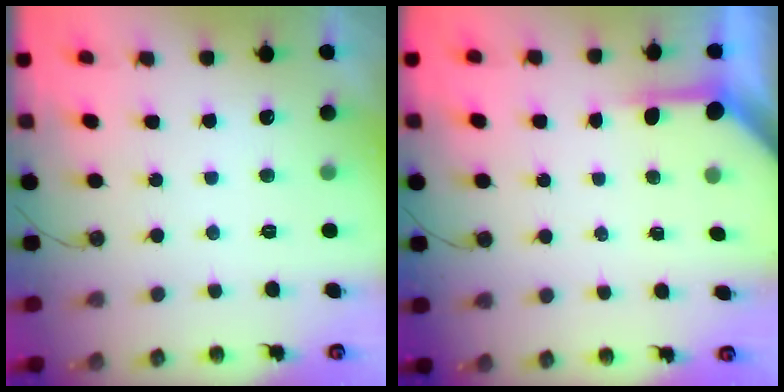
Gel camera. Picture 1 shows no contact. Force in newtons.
{"total": 4.0, "press": 3.9, "slide": 0.5}